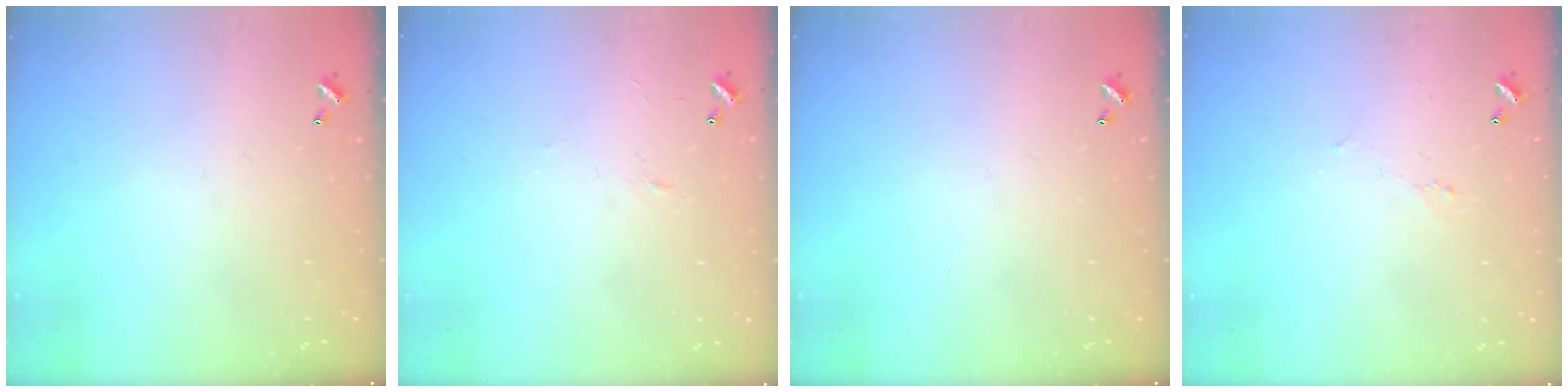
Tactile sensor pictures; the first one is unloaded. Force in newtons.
{"total": 2.9, "press": 2.9, "slide": 0.4}
{"total": 0.0}
{"total": 0.8, "press": 0.5, "slide": 0.6}